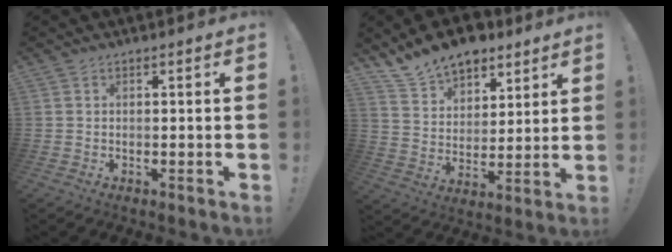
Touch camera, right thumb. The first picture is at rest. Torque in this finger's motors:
{"motor_torque": [0.49, 0.59, 0.19, 0.19, 0.06]}